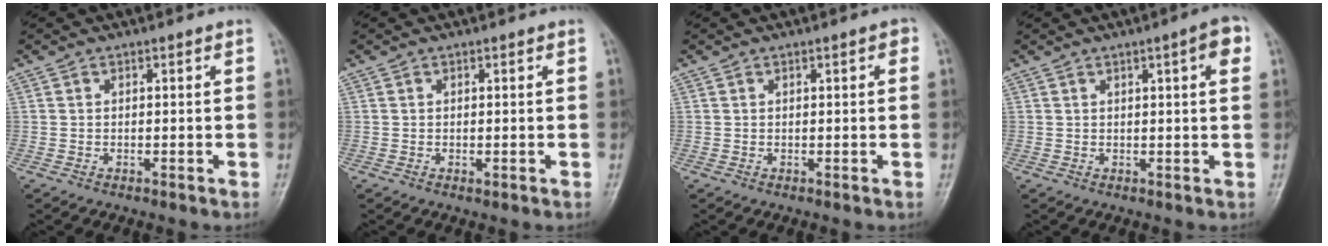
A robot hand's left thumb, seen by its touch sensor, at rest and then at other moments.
{"total": 0.7, "force": [0.2, 0.4, 0.6], "torque": [-0.008, -0.002, 0.006]}
{"total": 1.5, "force": [0.5, 0.5, 1.3], "torque": [-0.015, 0.002, 0.005]}
{"total": 4.5, "force": [1.8, 0.6, 4.1], "torque": [-0.051, 0.000, 0.022]}